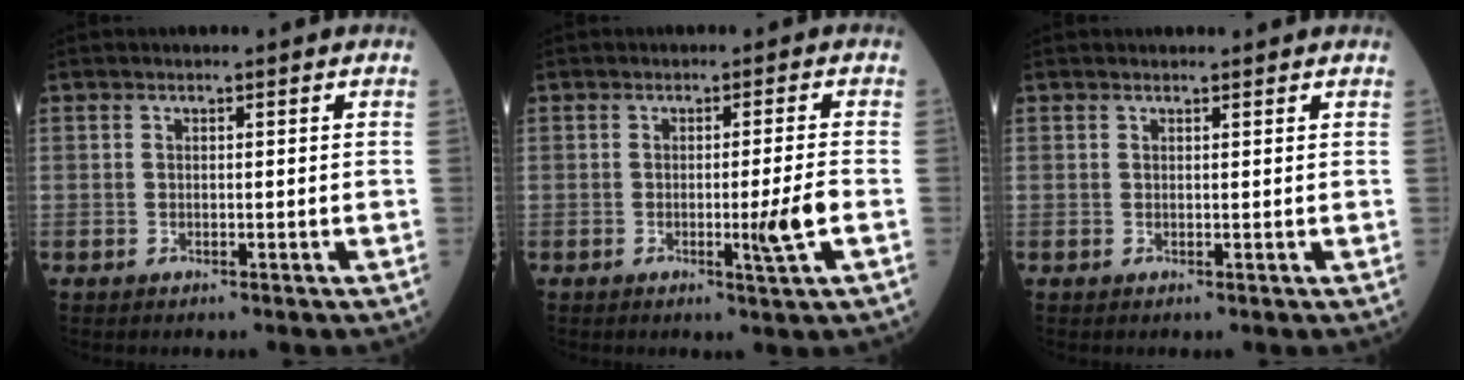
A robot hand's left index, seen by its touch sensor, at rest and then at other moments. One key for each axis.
{"total": 4.4, "fx": -1.2, "fy": -0.8, "fz": 4.2, "tx": -0.067, "ty": -0.010, "tz": -0.017}
{"total": 1.6, "fx": 1.6, "fy": 0.4, "fz": 0.3, "tx": -0.012, "ty": 0.013, "tz": 0.019}